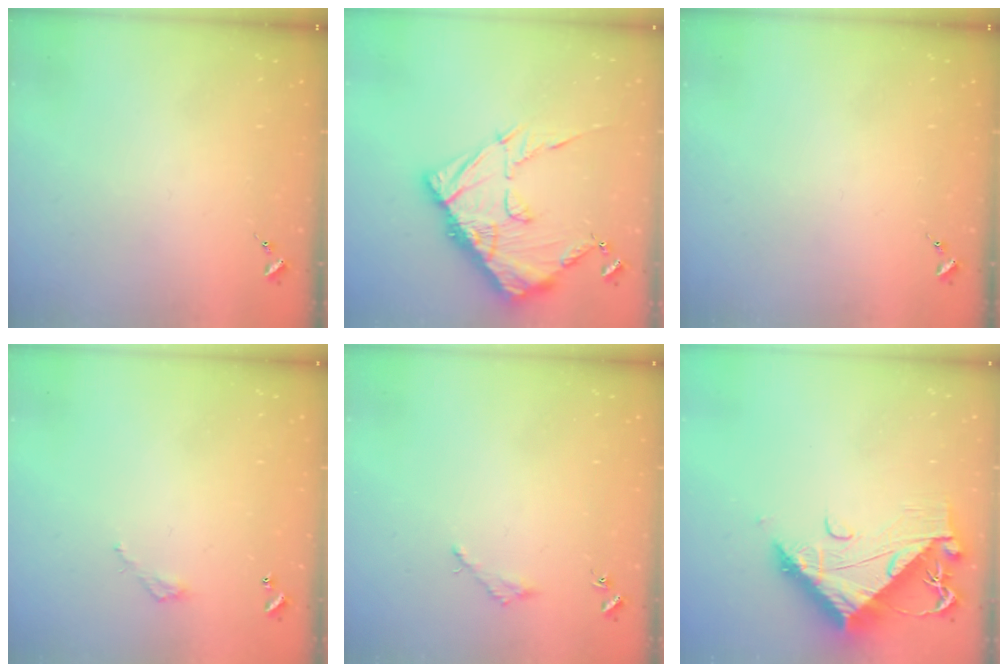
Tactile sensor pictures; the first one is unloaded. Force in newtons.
{"total": 18.0, "press": 17.9, "slide": 1.6}
{"total": 0.0}
{"total": 3.2, "press": 3.1, "slide": 0.2}
{"total": 1.6, "press": 1.6, "slide": 0.2}
{"total": 13.0, "press": 12.9, "slide": 1.3}